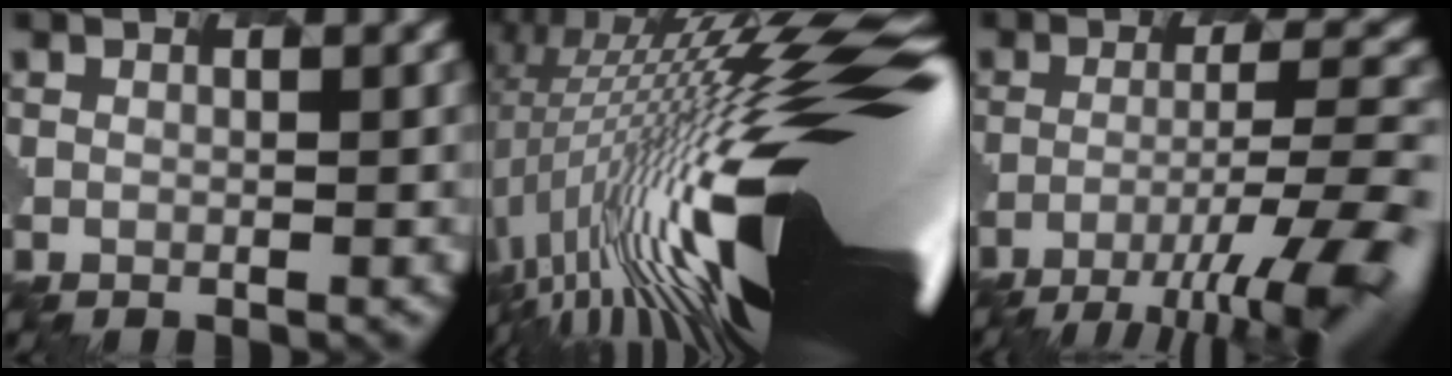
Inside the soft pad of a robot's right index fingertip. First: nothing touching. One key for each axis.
{"total": 19.4, "fx": 0.1, "fy": 4.3, "fz": 18.9, "tx": -0.314, "ty": 0.016, "tz": -0.008}
{"total": 10.9, "fx": -7.7, "fy": 1.7, "fz": 7.5, "tx": -0.144, "ty": -0.004, "tz": -0.112}